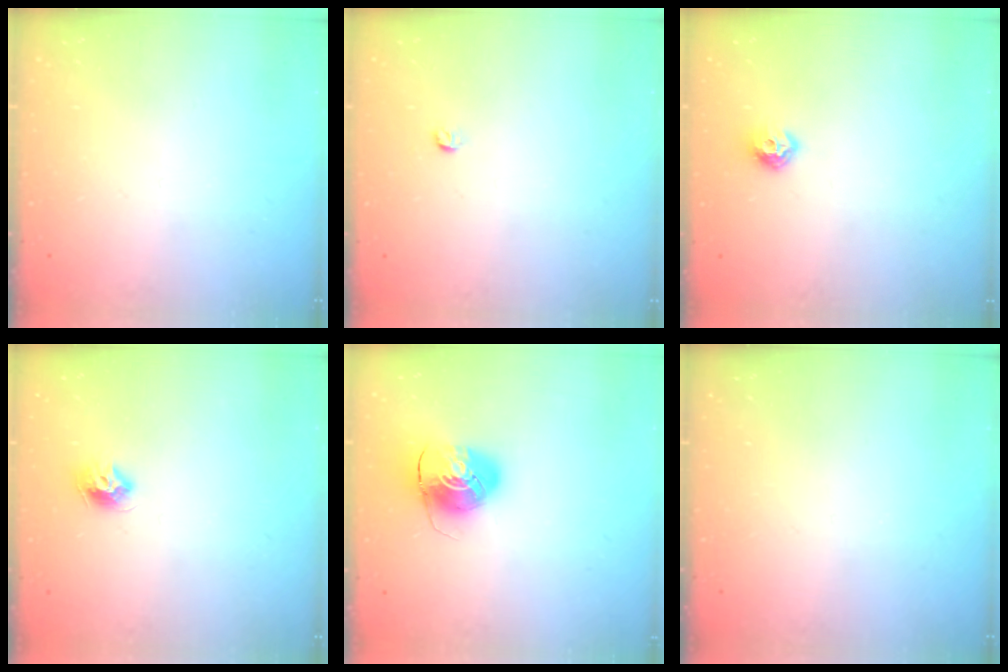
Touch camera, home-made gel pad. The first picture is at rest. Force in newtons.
{"total": 3.2, "press": 3.2, "slide": 0.4}
{"total": 6.8, "press": 6.8, "slide": 0.3}
{"total": 8.4, "press": 8.3, "slide": 0.7}
{"total": 9.1, "press": 9.1, "slide": 0.5}
{"total": 0.0}